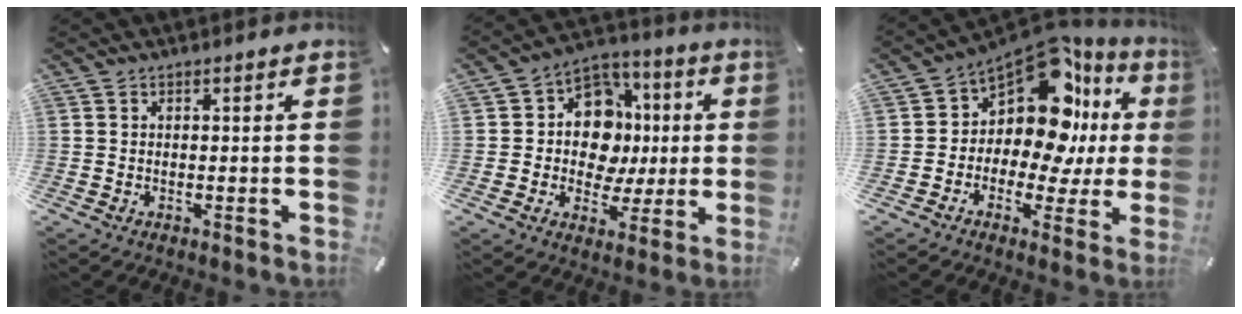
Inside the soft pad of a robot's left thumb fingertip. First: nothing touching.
{"total": 14.1, "force": [-0.7, 12.1, 7.2], "torque": [-0.115, 0.012, -0.002]}
{"total": 15.2, "force": [6.0, 8.7, 10.9], "torque": [-0.186, -0.068, 0.095]}